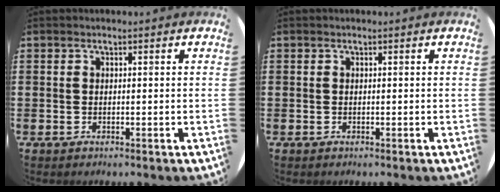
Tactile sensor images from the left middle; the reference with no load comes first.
{"total": 0.0}